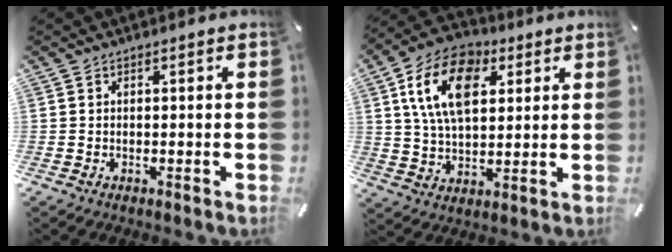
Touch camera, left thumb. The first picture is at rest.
{"total": 15.9, "force": [5.8, 10.1, 10.9], "torque": [-0.208, 0.004, 0.101]}